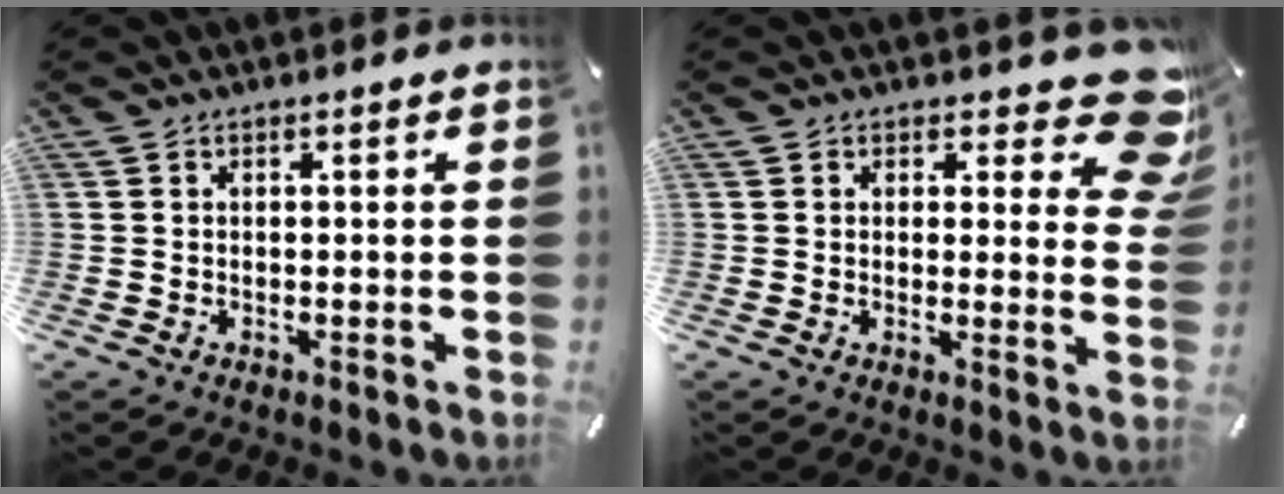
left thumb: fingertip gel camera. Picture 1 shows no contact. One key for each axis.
{"total": 10.7, "fx": 6.4, "fy": 5.0, "fz": 7.1, "tx": -0.074, "ty": -0.050, "tz": 0.109}